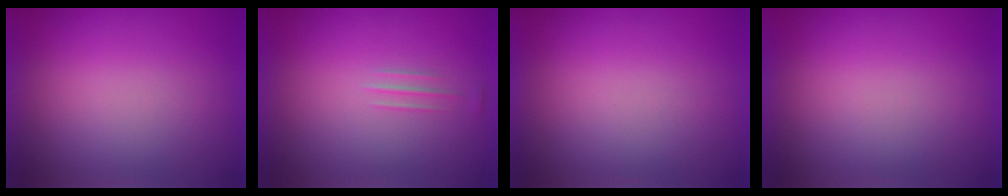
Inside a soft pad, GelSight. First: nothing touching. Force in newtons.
{"total": 1.2}
{"total": 1.0}
{"total": 0.0}